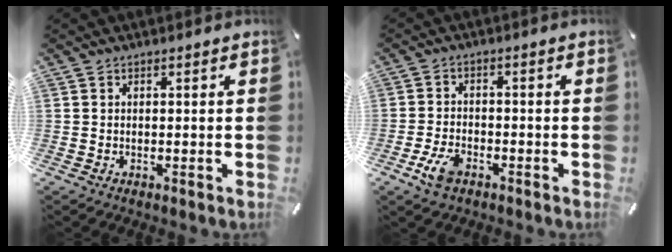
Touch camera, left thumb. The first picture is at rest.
{"total": 5.6, "force": [-3.2, 3.0, 3.4], "torque": [-0.085, 0.009, -0.063]}